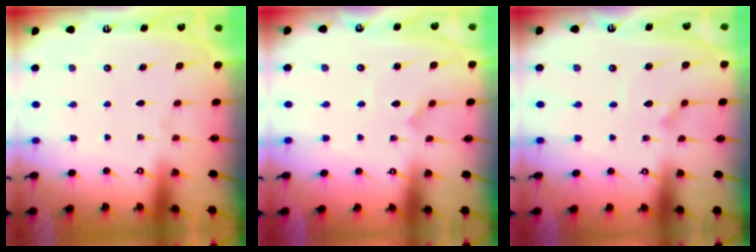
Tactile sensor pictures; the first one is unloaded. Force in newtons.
{"total": 2.4, "press": 2.4, "slide": 0.2}
{"total": 2.4, "press": 2.4, "slide": 0.2}